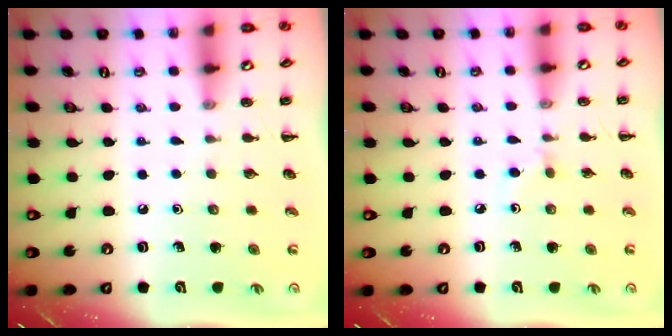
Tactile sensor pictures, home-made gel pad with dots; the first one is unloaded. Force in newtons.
{"total": 3.6, "press": 3.3, "slide": 1.4}